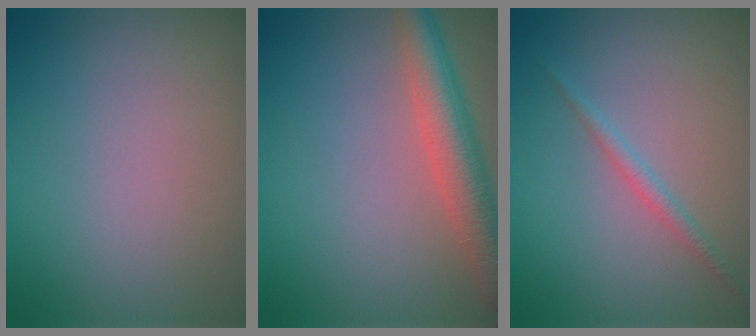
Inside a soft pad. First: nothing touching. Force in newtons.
{"total": 5.5, "press": 5.5, "slide": 0.4}
{"total": 1.4, "press": 1.4, "slide": 0.1}